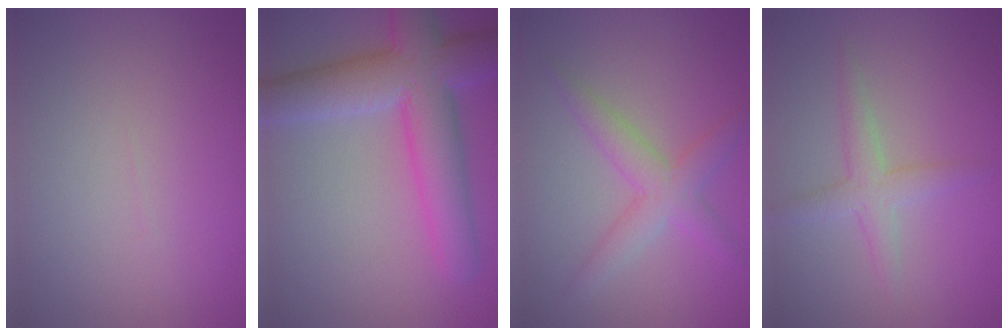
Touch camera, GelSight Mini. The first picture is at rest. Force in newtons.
{"total": 8.1, "press": 8.1, "slide": 0.4}
{"total": 3.5, "press": 3.5, "slide": 0.1}
{"total": 2.5, "press": 2.5, "slide": 0.1}